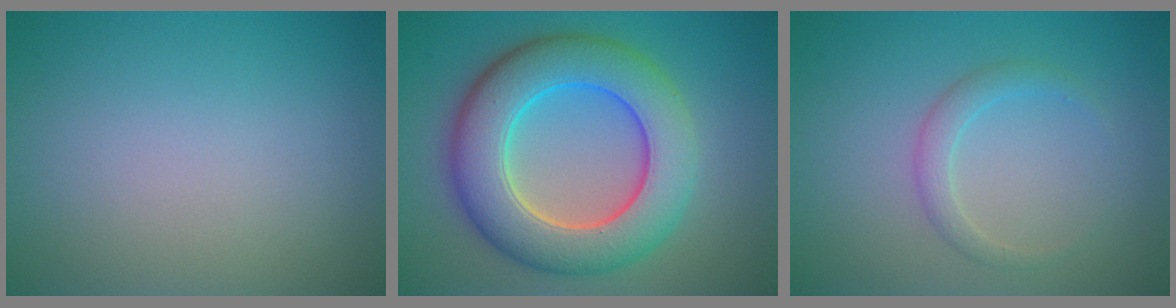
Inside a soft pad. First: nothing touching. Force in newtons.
{"total": 9.9, "press": 9.9, "slide": 0.3}
{"total": 1.7, "press": 1.7, "slide": 0.2}